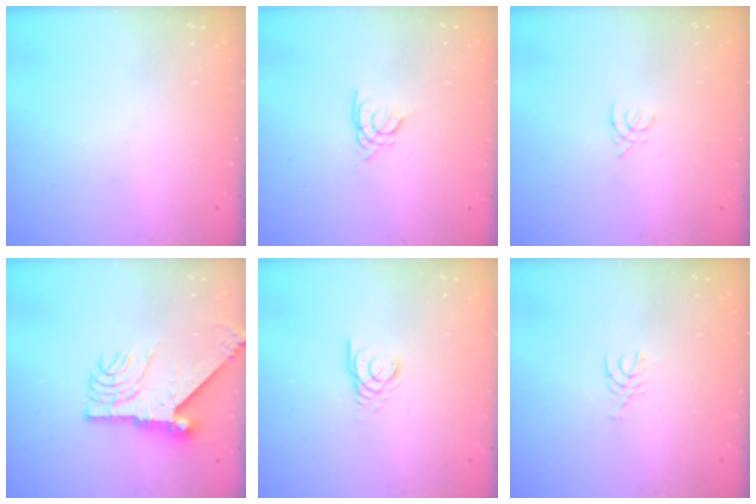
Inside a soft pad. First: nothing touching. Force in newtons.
{"total": 1.9, "press": 1.8, "slide": 0.5}
{"total": 1.8, "press": 1.8, "slide": 0.4}
{"total": 12.1, "press": 12.0, "slide": 1.6}
{"total": 2.4, "press": 2.4, "slide": 0.1}
{"total": 2.5, "press": 2.5, "slide": 0.2}